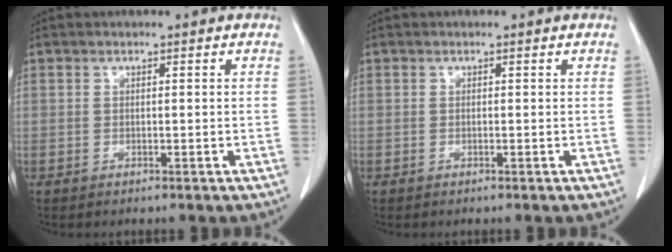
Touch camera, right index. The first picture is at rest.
{"total": 0.0}